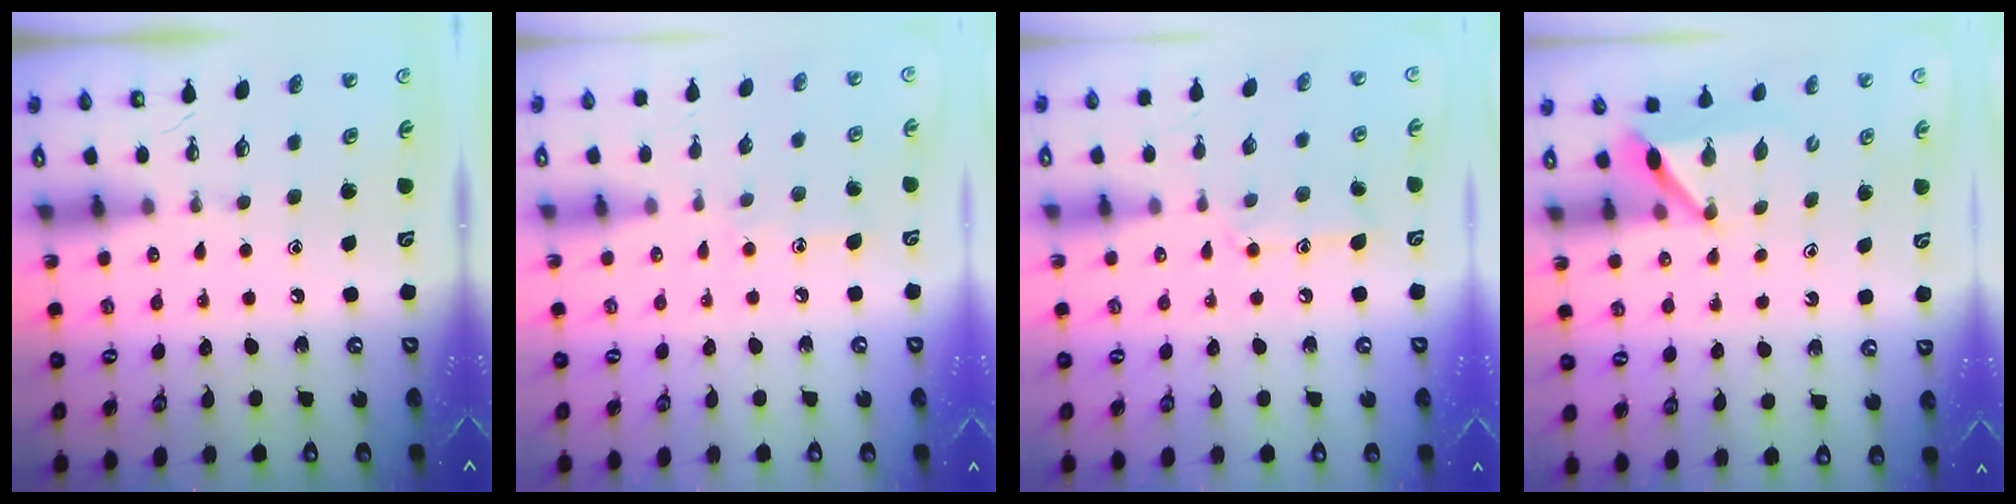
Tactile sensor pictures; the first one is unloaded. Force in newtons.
{"total": 6.8, "press": 6.8, "slide": 0.5}
{"total": 10.3, "press": 10.3, "slide": 0.9}
{"total": 6.1, "press": 6.1, "slide": 0.7}